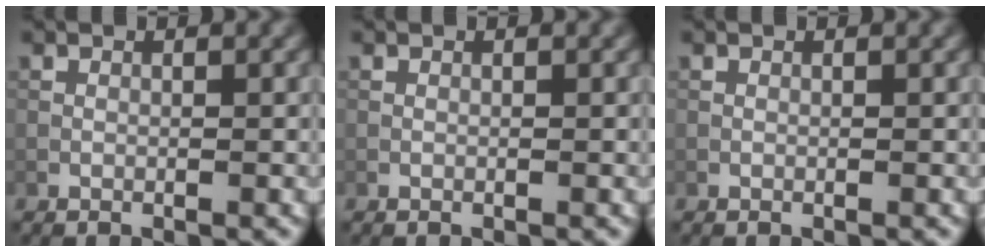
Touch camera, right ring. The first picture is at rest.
{"total": 0.0}
{"total": 0.0}